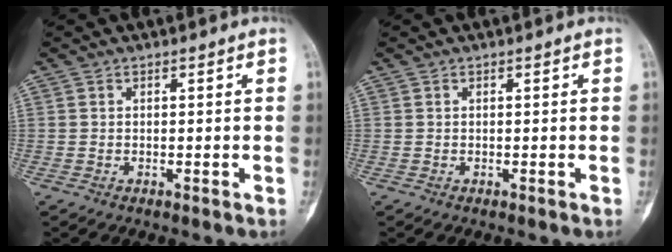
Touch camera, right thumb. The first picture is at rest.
{"total": 0.0}